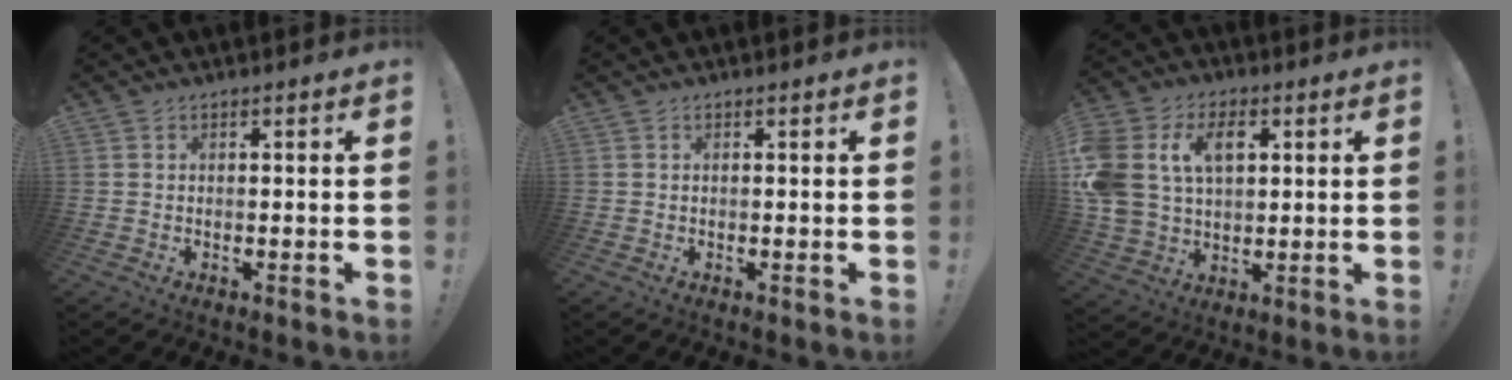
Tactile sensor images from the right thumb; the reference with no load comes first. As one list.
[{"total": 0.0}, {"total": 15.8, "force": [5.0, 11.7, 9.4], "torque": [-0.191, -0.009, 0.096]}]